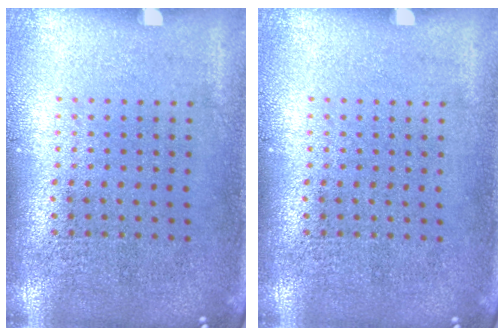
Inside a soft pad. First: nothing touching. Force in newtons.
{"total": 0.0}